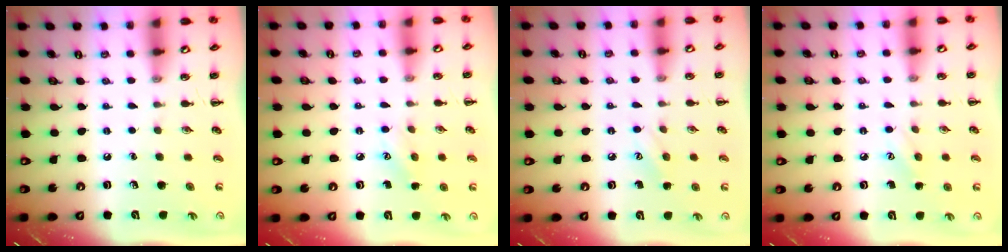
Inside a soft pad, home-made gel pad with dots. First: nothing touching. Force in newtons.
{"total": 5.9, "press": 5.7, "slide": 1.6}
{"total": 6.5, "press": 6.3, "slide": 1.7}
{"total": 5.6, "press": 5.4, "slide": 1.5}